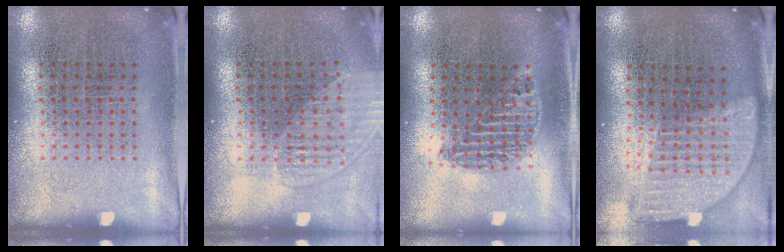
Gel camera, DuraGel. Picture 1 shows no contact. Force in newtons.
{"total": 1.3, "press": 1.3, "slide": 0.2}
{"total": 1.1, "press": 1.0, "slide": 0.4}
{"total": 1.9, "press": 1.5, "slide": 1.2}